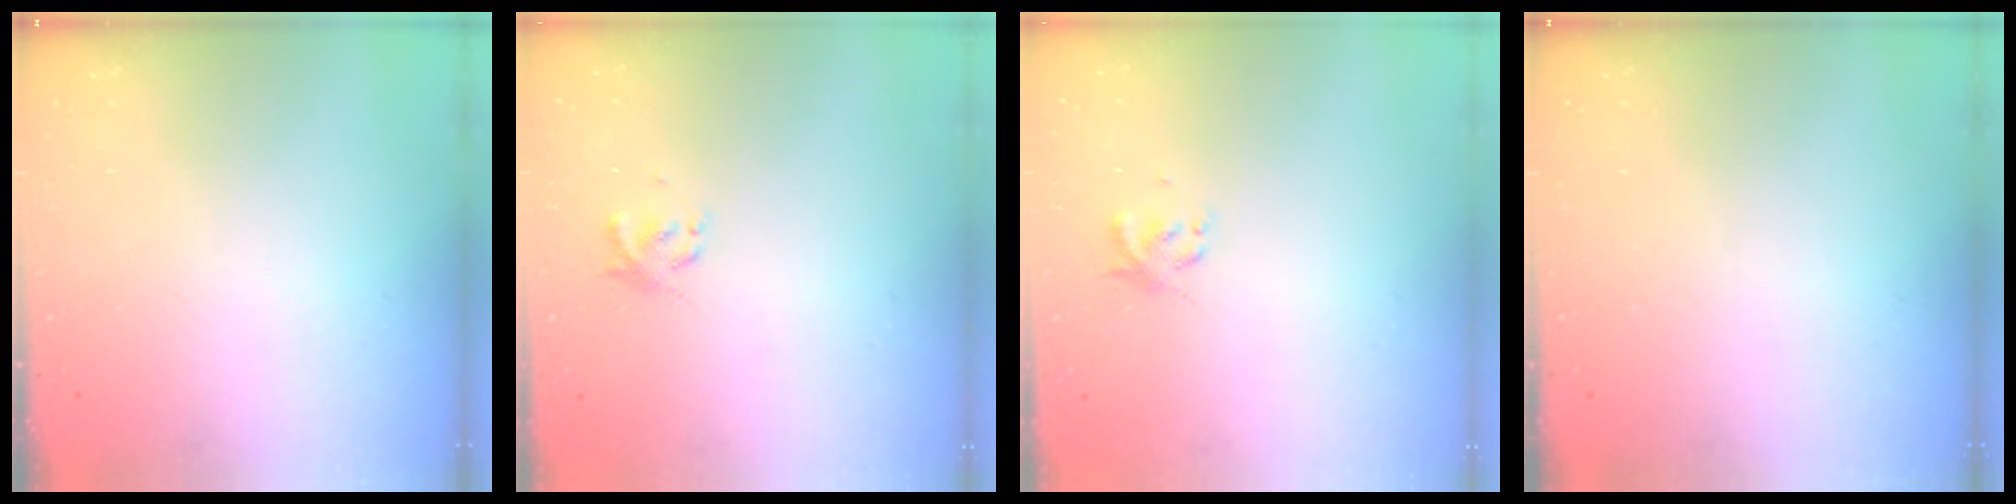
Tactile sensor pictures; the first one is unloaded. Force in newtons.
{"total": 2.2, "press": 2.2, "slide": 0.3}
{"total": 2.2, "press": 2.2, "slide": 0.3}
{"total": 0.0}